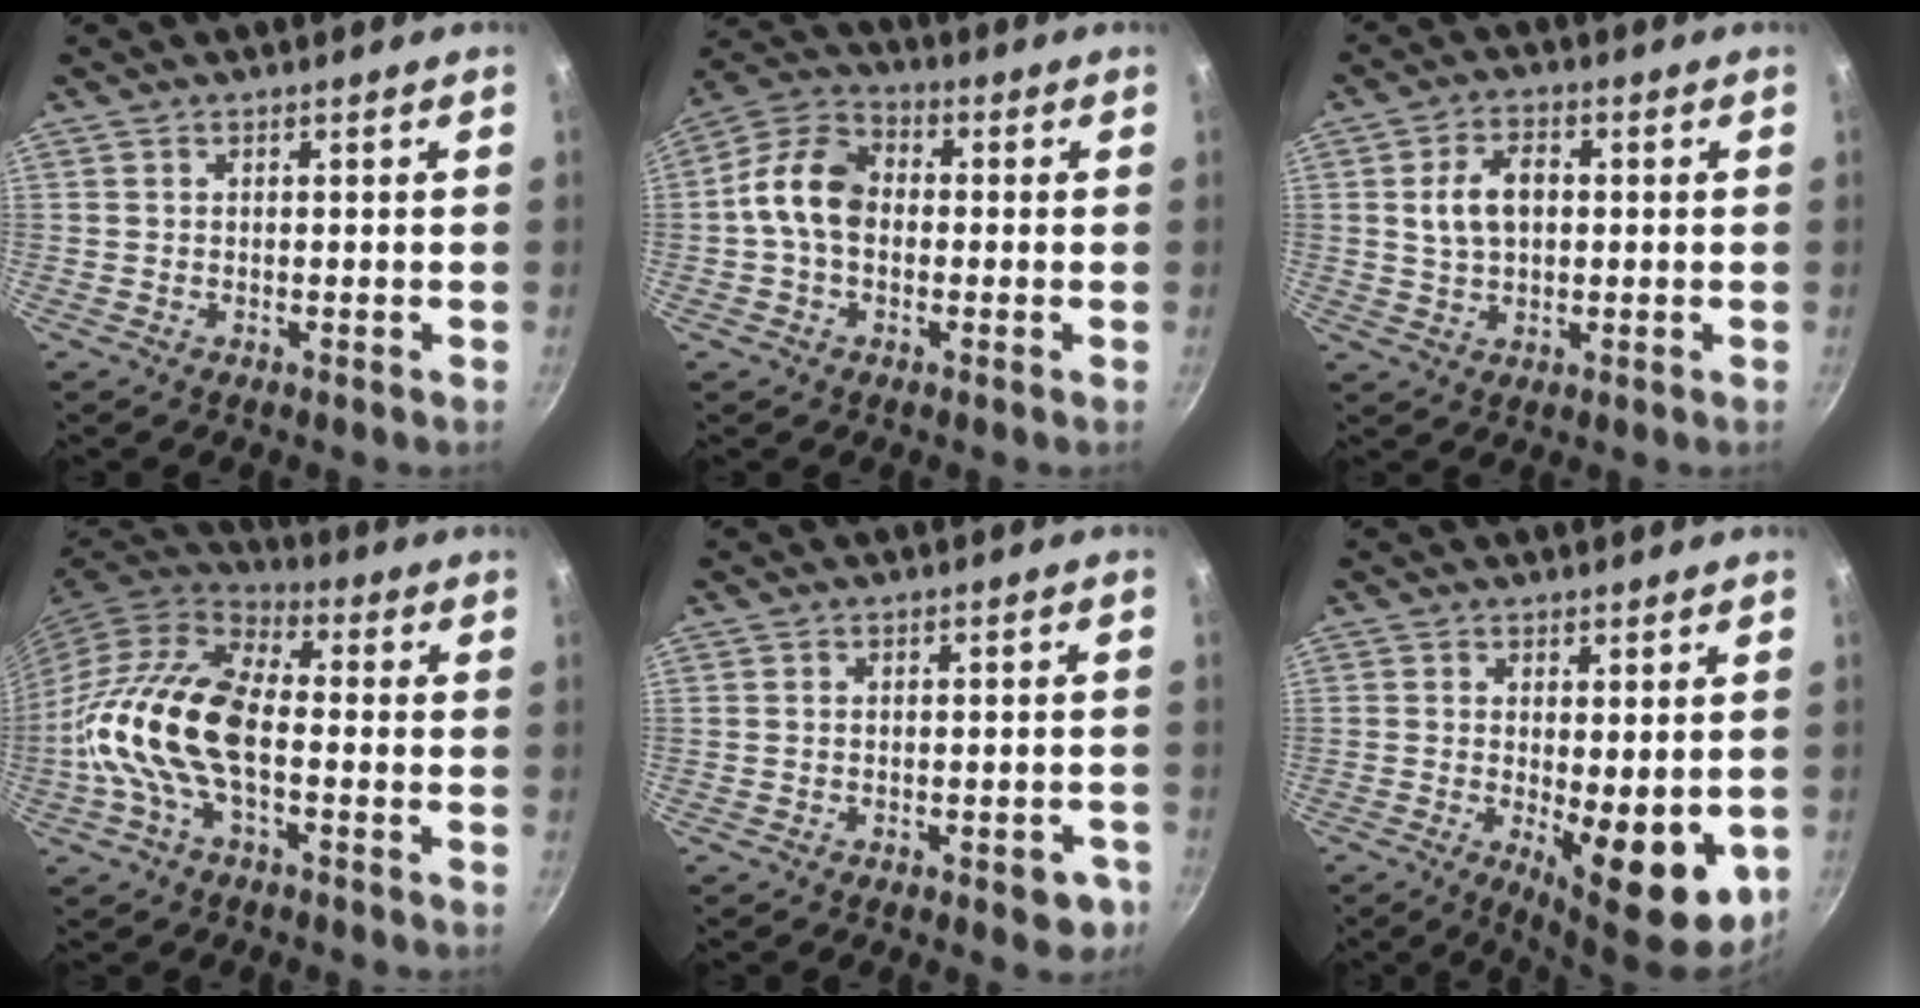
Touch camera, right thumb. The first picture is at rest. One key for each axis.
{"total": 10.6, "fx": -0.2, "fy": 7.6, "fz": 7.4, "tx": -0.115, "ty": 0.030, "tz": -0.024}
{"total": 5.3, "fx": 0.5, "fy": 2.8, "fz": 4.5, "tx": -0.088, "ty": 0.012, "tz": 0.009}
{"total": 16.7, "fx": -2.9, "fy": 8.3, "fz": 14.2, "tx": -0.264, "ty": 0.032, "tz": -0.069}
{"total": 4.5, "fx": -2.3, "fy": 2.0, "fz": 3.3, "tx": -0.025, "ty": 0.019, "tz": -0.018}
{"total": 12.1, "fx": -2.3, "fy": 4.3, "fz": 11.1, "tx": -0.130, "ty": -0.008, "tz": -0.016}